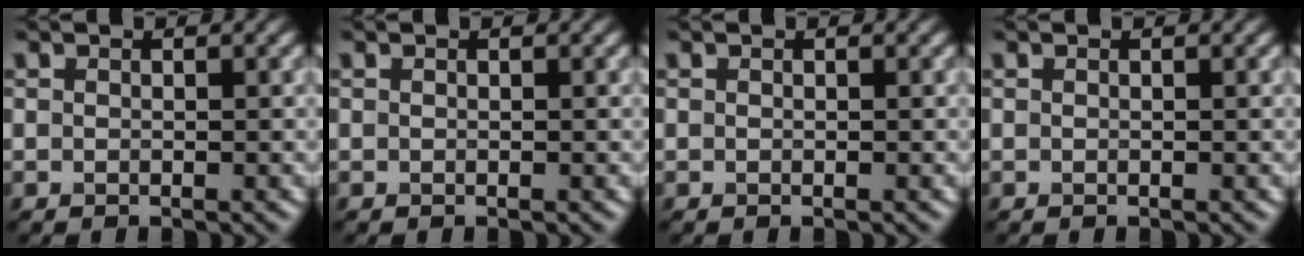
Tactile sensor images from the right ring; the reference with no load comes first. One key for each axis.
{"total": 0.0}
{"total": 0.0}
{"total": 0.0}